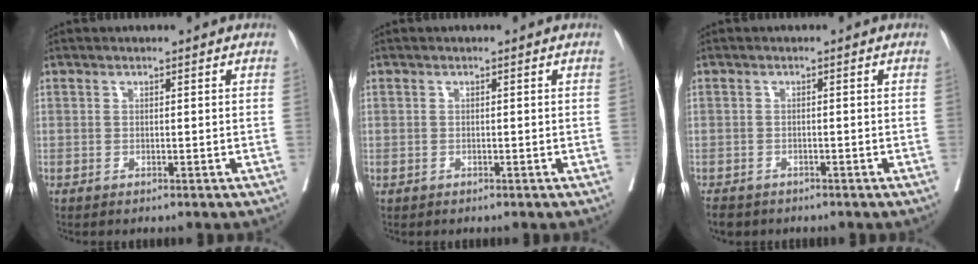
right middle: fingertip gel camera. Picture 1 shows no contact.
{"total": 0.0}
{"total": 3.9, "force": [-3.1, 2.1, 1.1], "torque": [-0.016, -0.002, -0.043]}